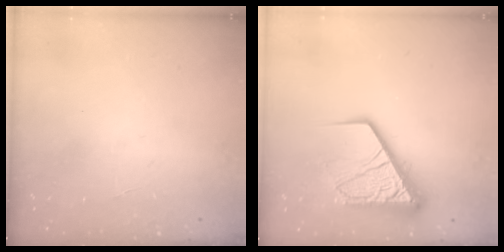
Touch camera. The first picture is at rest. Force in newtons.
{"total": 14.4, "press": 14.3, "slide": 1.8}